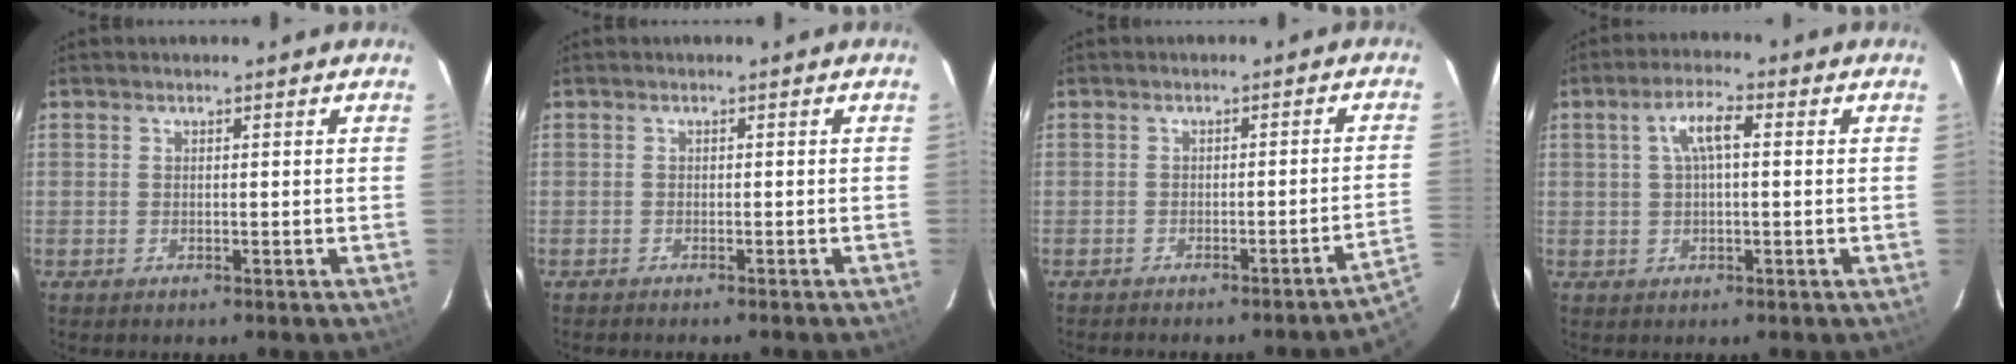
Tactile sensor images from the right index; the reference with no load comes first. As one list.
[{"total": 1.3, "force": [-1.2, -0.1, 0.4], "torque": [-0.015, -0.003, -0.018]}, {"total": 4.0, "force": [-2.6, -1.4, 2.7], "torque": [-0.050, -0.005, -0.031]}, {"total": 5.0, "force": [0.9, 1.5, 4.6], "torque": [-0.089, 0.015, 0.019]}]